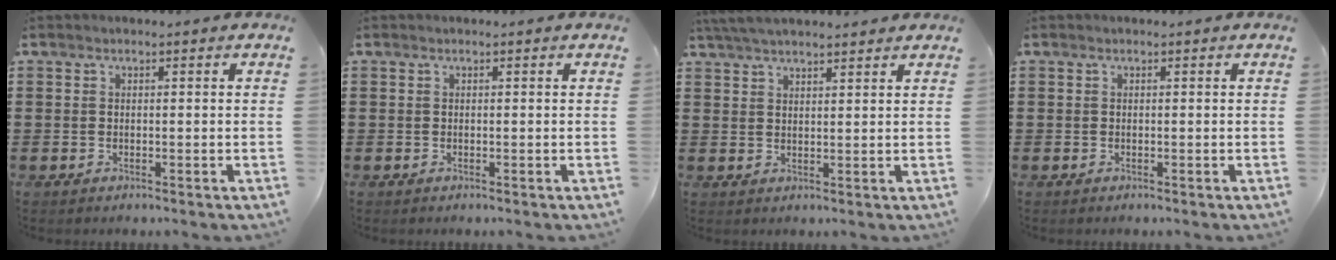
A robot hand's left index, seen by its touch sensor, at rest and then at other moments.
{"total": 0.0}
{"total": 3.7, "force": [3.4, 0.2, 1.3], "torque": [-0.035, -0.004, 0.064]}
{"total": 0.0}